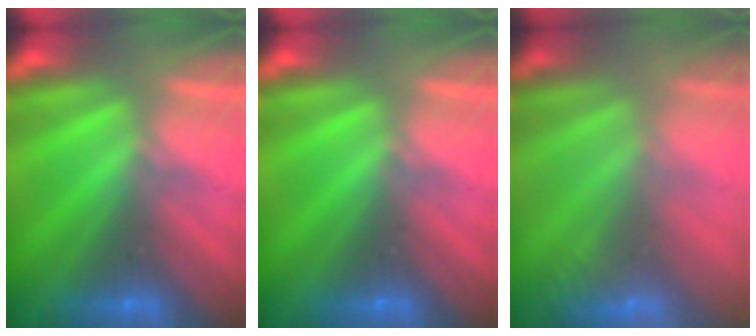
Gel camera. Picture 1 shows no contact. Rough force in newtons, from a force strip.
{"total": 0.0}
{"total": 2.4}